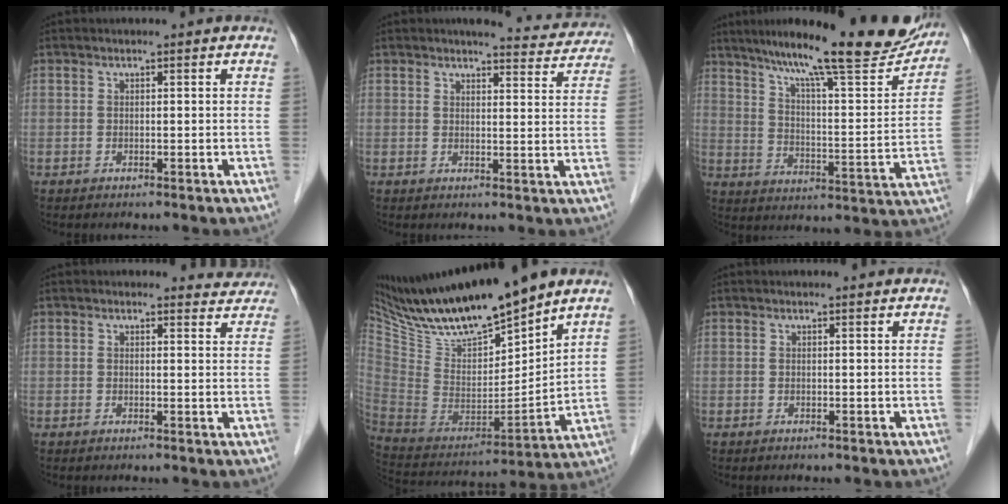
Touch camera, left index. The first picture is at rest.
{"total": 8.2, "force": [7.8, 1.7, 1.6], "torque": [-0.006, -0.016, 0.075]}
{"total": 22.0, "force": [18.8, 2.1, 11.2], "torque": [-0.172, -0.024, 0.263]}
{"total": 3.6, "force": [3.4, 1.1, -0.4], "torque": [0.015, -0.018, 0.017]}
{"total": 20.2, "force": [16.9, 2.5, 10.7], "torque": [-0.196, -0.009, 0.322]}
{"total": 0.9, "force": [0.9, 0.0, 0.1], "torque": [-0.009, 0.001, 0.012]}